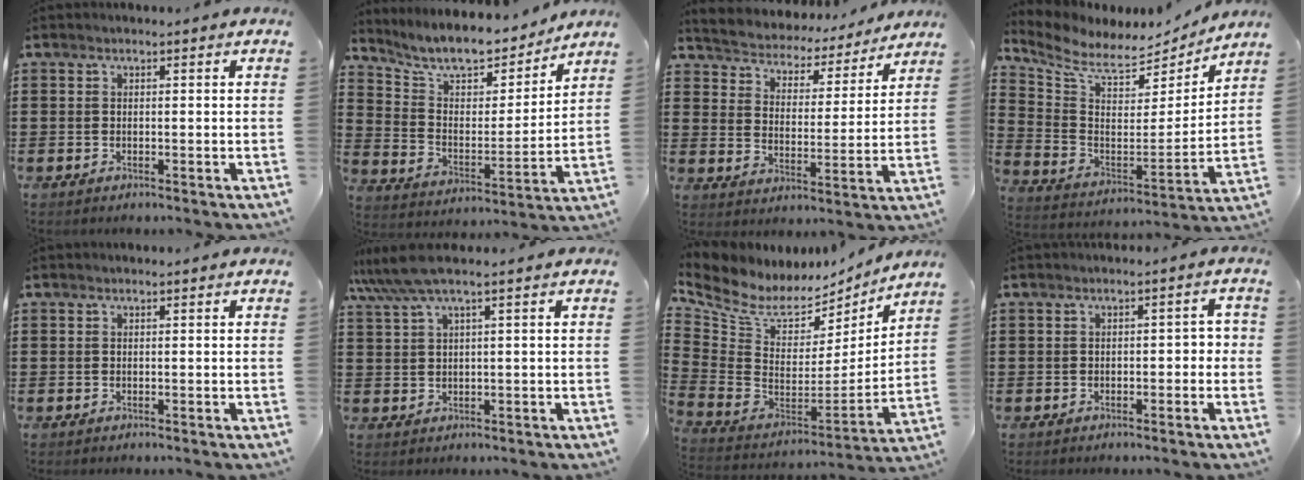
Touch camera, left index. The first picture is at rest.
{"total": 9.0, "force": [8.2, 1.9, 3.2], "torque": [-0.090, -0.055, 0.141]}
{"total": 3.9, "force": [3.8, 0.6, -0.3], "torque": [-0.021, -0.036, 0.057]}
{"total": 7.4, "force": [6.6, 2.2, 2.4], "torque": [-0.085, -0.054, 0.115]}
{"total": 0.0}
{"total": 3.9, "force": [2.2, -0.1, 3.2], "torque": [-0.074, -0.003, 0.035]}
{"total": 6.3, "force": [5.0, 3.4, 1.8], "torque": [-0.075, -0.047, 0.087]}
{"total": 1.7, "force": [-0.9, 0.9, 1.1], "torque": [-0.026, 0.006, -0.023]}